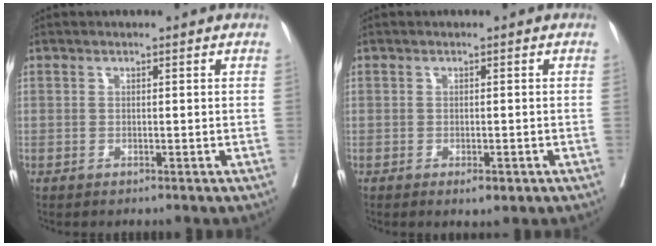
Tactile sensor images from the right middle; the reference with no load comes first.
{"total": 1.8, "force": [-0.9, 0.5, 1.4], "torque": [-0.021, -0.004, -0.008]}